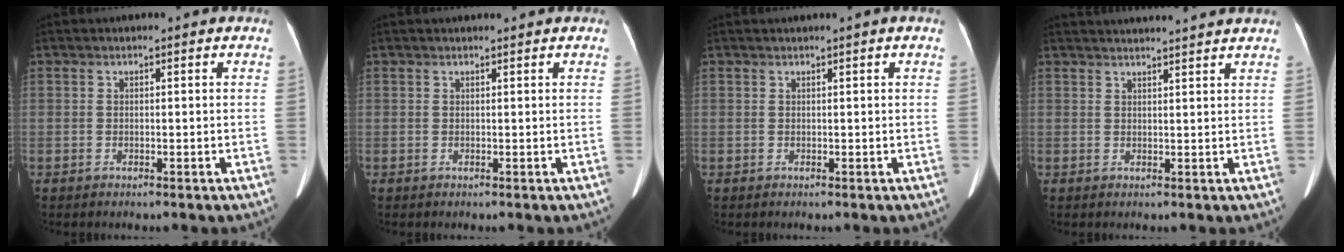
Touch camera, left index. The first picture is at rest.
{"total": 1.9, "force": [1.8, 0.2, 0.6], "torque": [-0.012, 0.014, 0.022]}
{"total": 0.6, "force": [0.3, -0.3, 0.5], "torque": [-0.016, -0.002, 0.014]}
{"total": 9.7, "force": [9.3, -0.7, 2.9], "torque": [-0.043, 0.019, 0.109]}